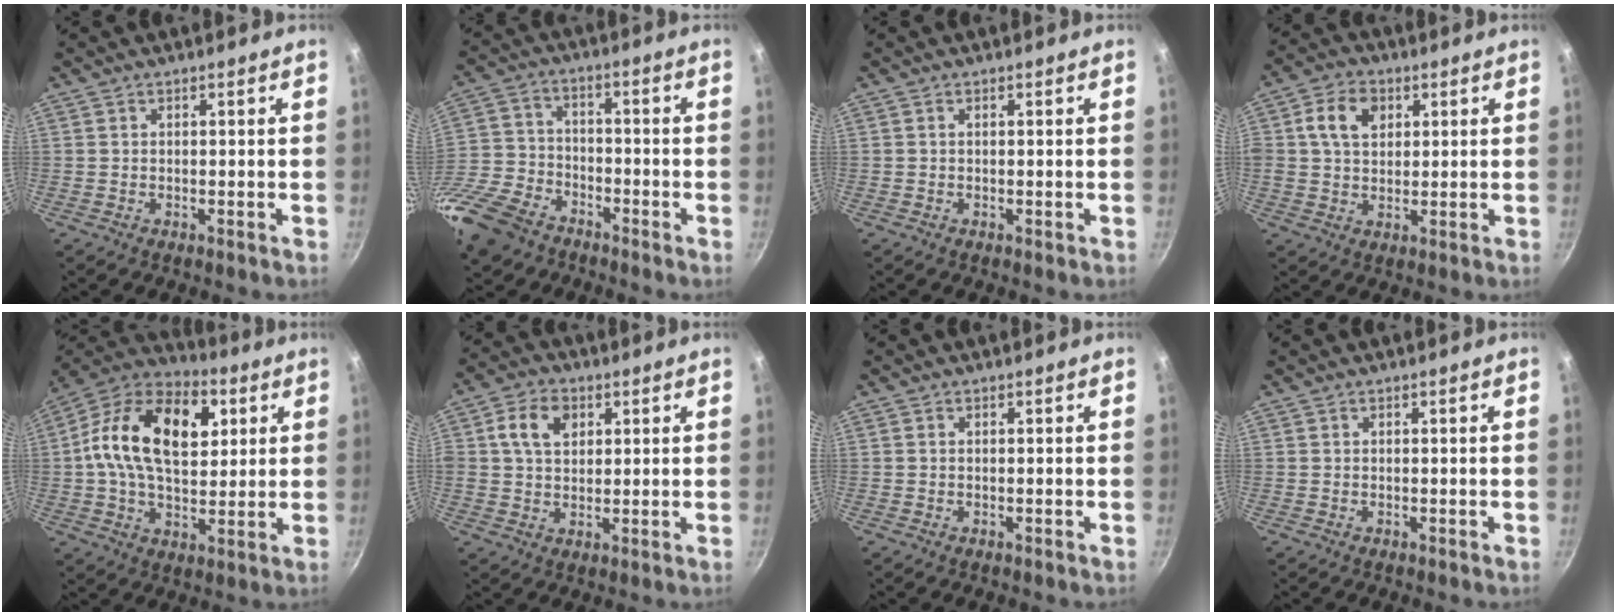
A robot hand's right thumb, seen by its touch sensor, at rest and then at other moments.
{"total": 15.4, "force": [-9.8, 9.4, 7.2], "torque": [-0.155, 0.045, -0.200]}
{"total": 0.0}
{"total": 7.3, "force": [2.1, 5.3, 4.6], "torque": [-0.069, 0.007, 0.028]}
{"total": 21.5, "force": [4.8, 13.1, 16.4], "torque": [-0.259, 0.012, 0.062]}
{"total": 7.5, "force": [2.3, 5.4, 4.7], "torque": [-0.070, 0.006, 0.033]}
{"total": 0.0}
{"total": 0.0}